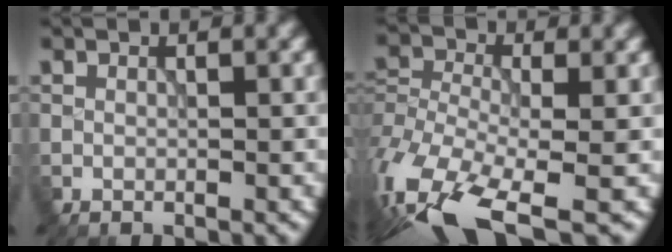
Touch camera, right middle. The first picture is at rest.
{"total": 13.8, "force": [-9.0, 5.7, 8.7], "torque": [-0.196, -0.025, -0.142]}